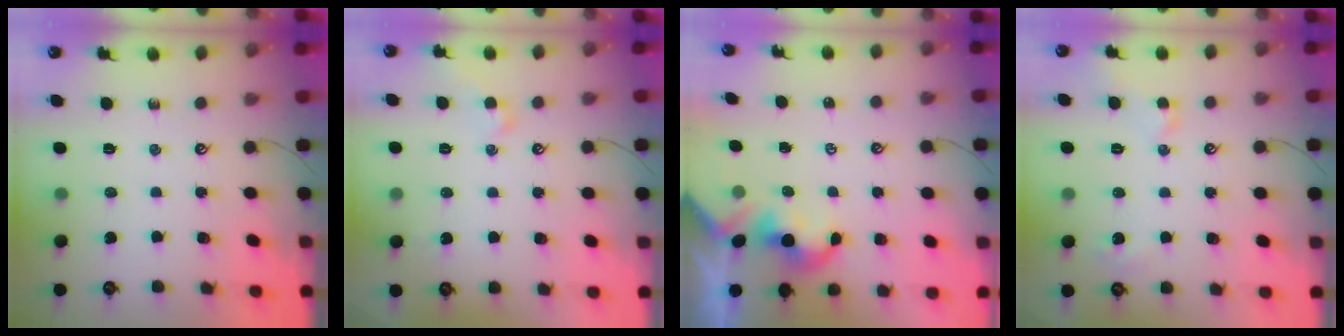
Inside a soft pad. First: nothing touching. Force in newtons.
{"total": 1.6, "press": 1.4, "slide": 0.6}
{"total": 2.1, "press": 2.1, "slide": 0.2}
{"total": 1.1, "press": 0.9, "slide": 0.7}